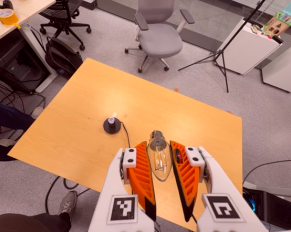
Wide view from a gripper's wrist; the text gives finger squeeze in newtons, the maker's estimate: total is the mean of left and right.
{"total": 12.3, "left": 13.8, "right": 10.9}